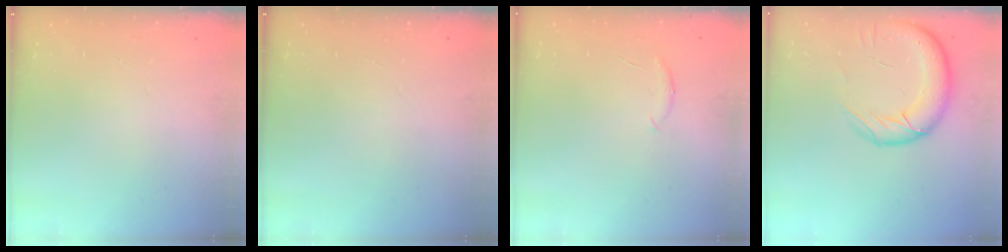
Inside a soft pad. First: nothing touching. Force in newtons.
{"total": 0.0}
{"total": 5.0, "press": 4.9, "slide": 1.0}
{"total": 17.6, "press": 17.3, "slide": 3.5}